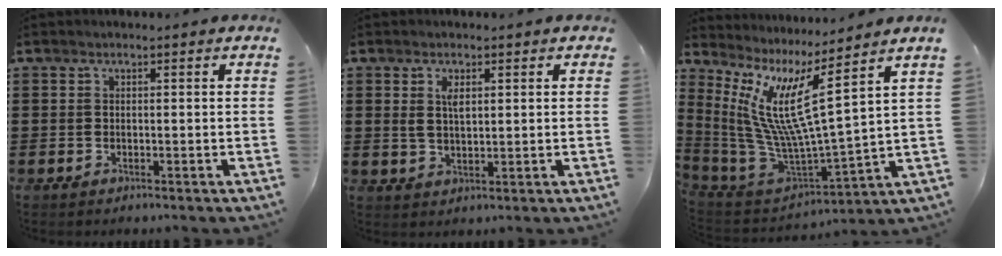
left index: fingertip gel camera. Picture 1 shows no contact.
{"total": 3.0, "force": [1.1, 1.6, 2.3], "torque": [-0.050, 0.007, 0.019]}
{"total": 11.6, "force": [5.1, 1.3, 10.4], "torque": [-0.246, -0.061, 0.072]}